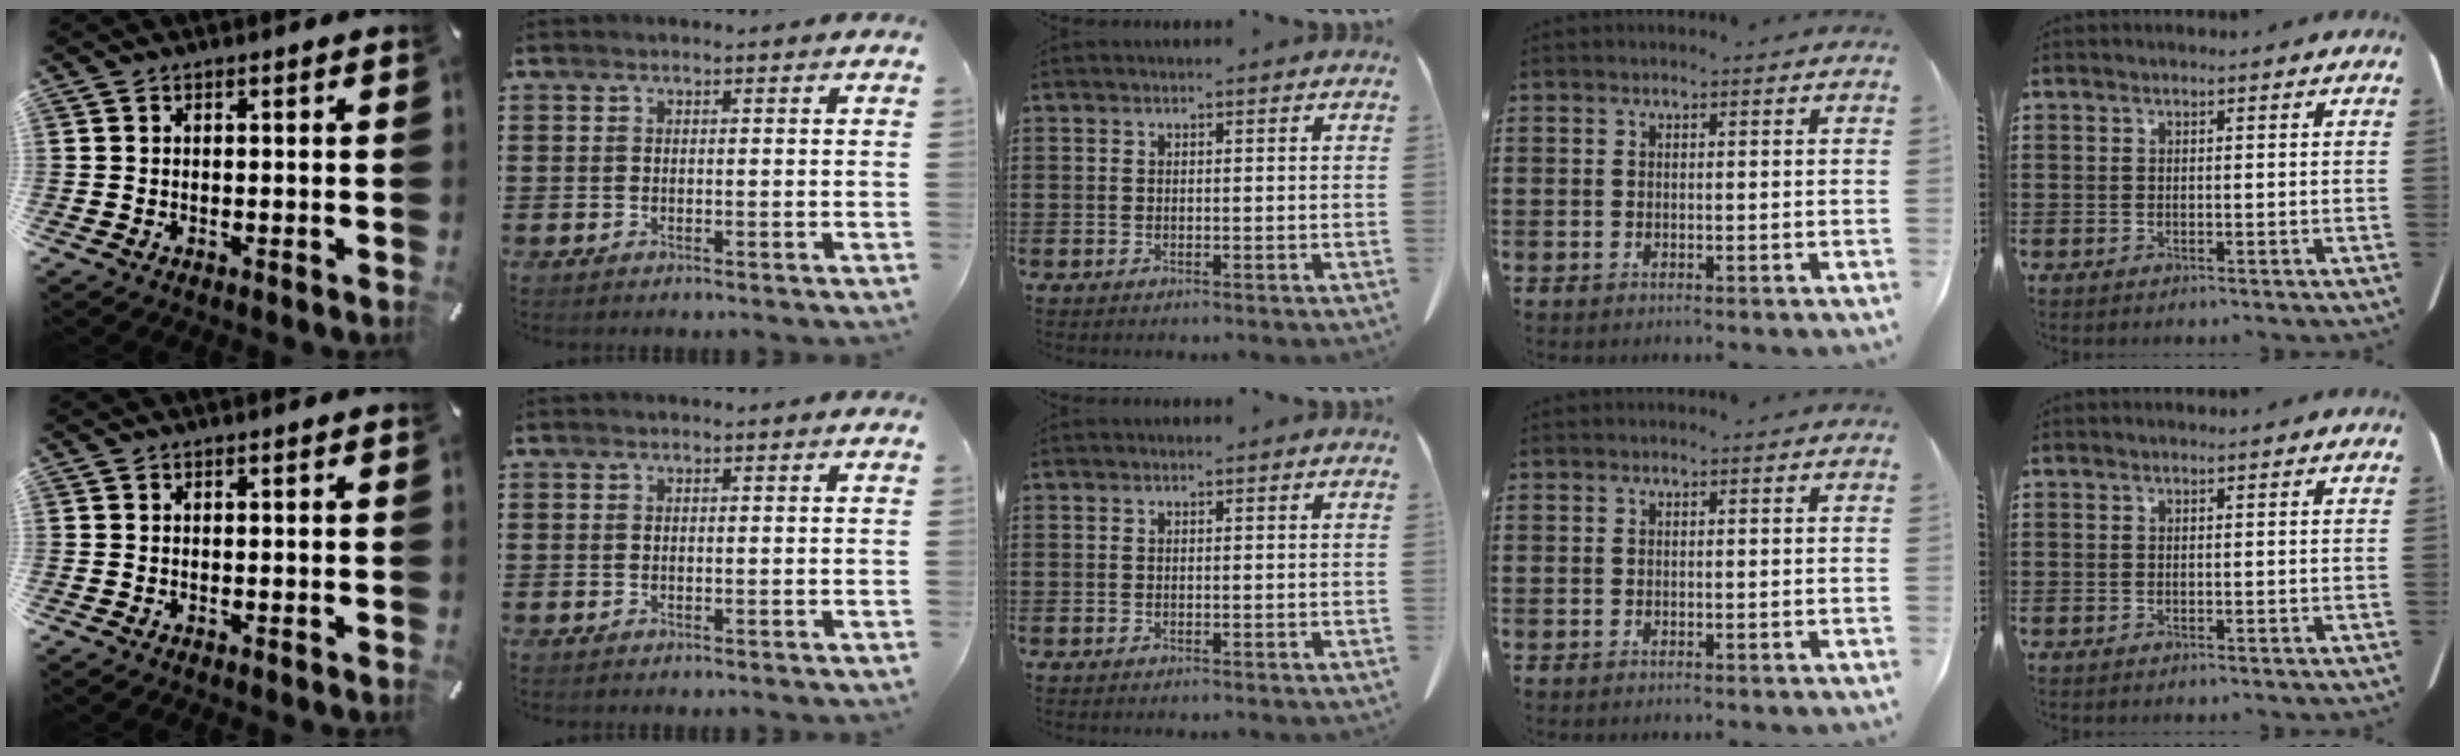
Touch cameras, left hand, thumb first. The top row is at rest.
{}